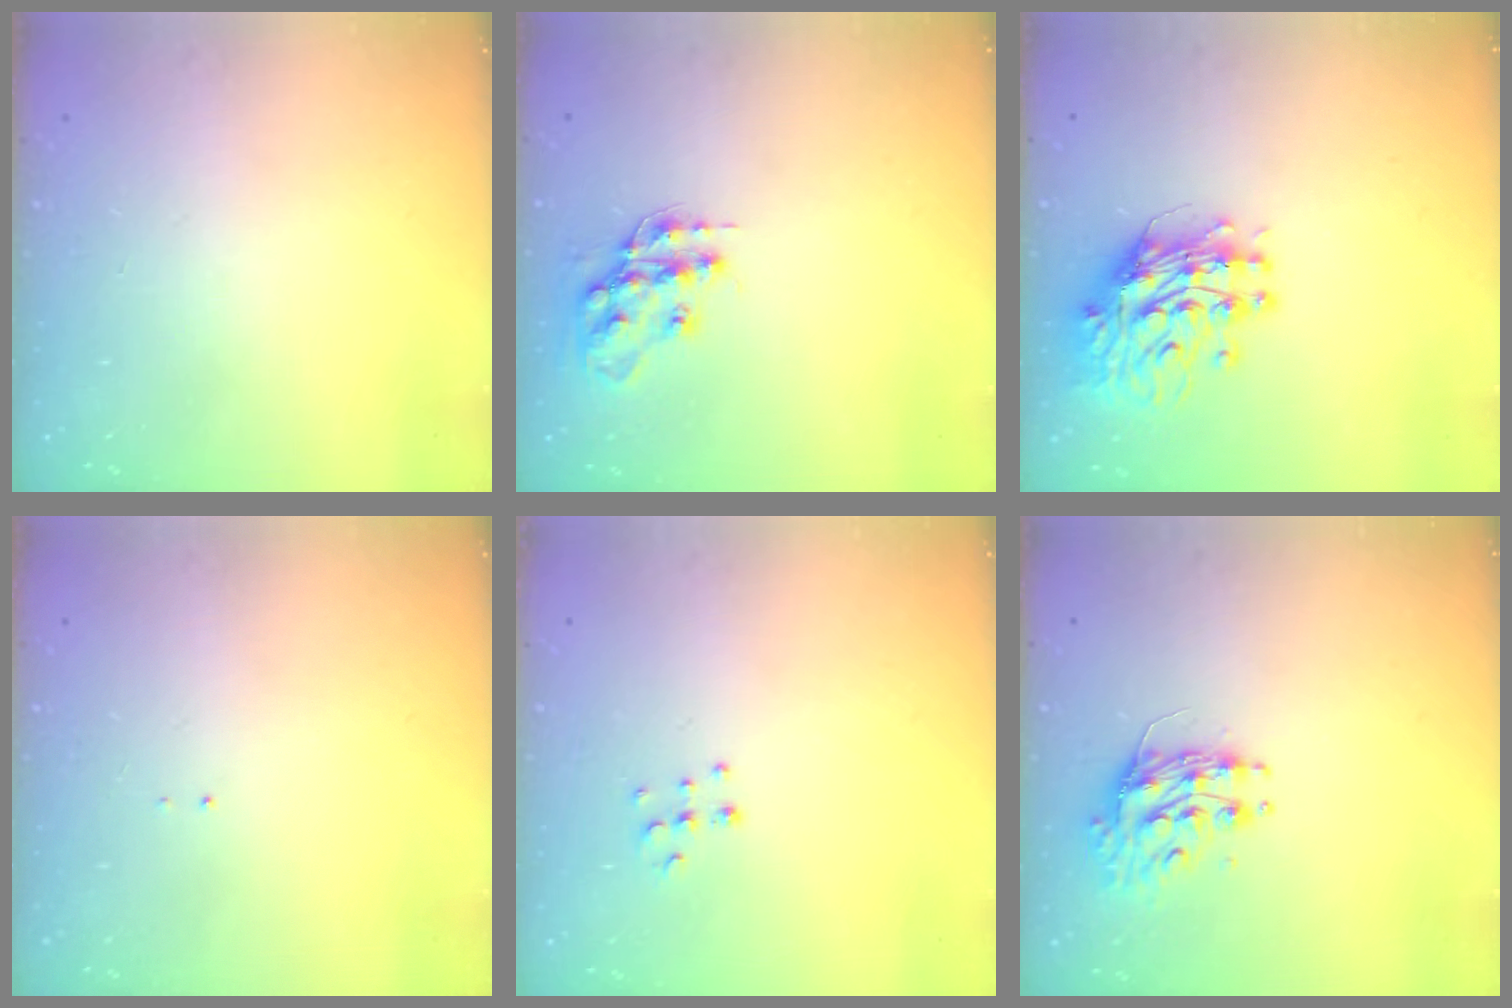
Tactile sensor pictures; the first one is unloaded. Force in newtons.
{"total": 14.0, "press": 14.0, "slide": 0.7}
{"total": 13.5, "press": 13.4, "slide": 1.4}
{"total": 0.7, "press": 0.7, "slide": 0.1}
{"total": 5.8, "press": 5.8, "slide": 0.4}
{"total": 10.4, "press": 10.3, "slide": 0.8}